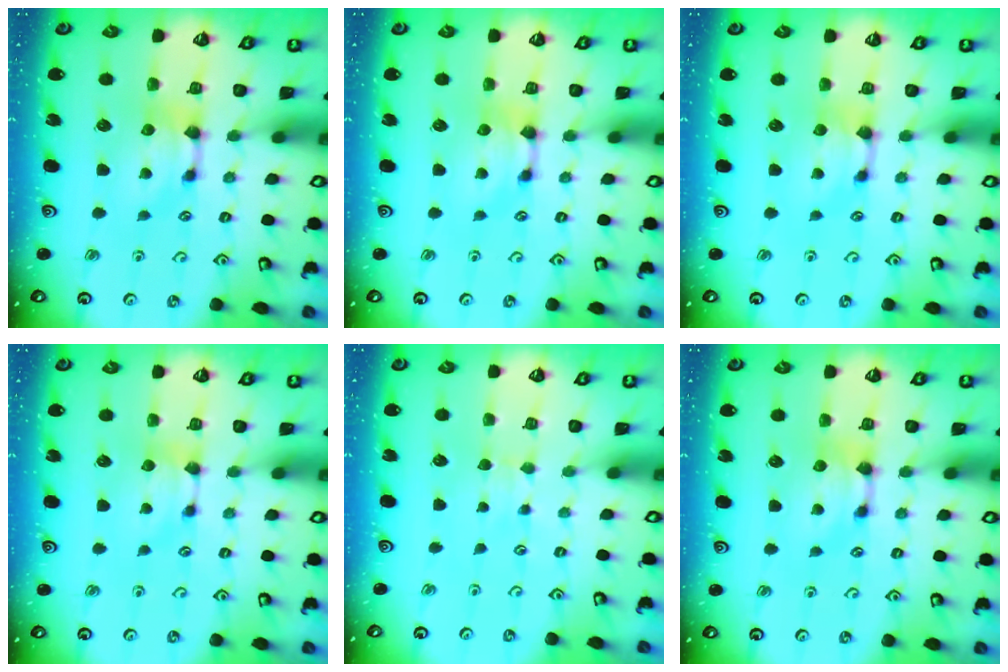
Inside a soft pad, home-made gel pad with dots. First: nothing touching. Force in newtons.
{"total": 0.0}
{"total": 0.0}
{"total": 0.7, "press": 0.6, "slide": 0.5}
{"total": 2.1, "press": 2.1, "slide": 0.4}
{"total": 0.0}